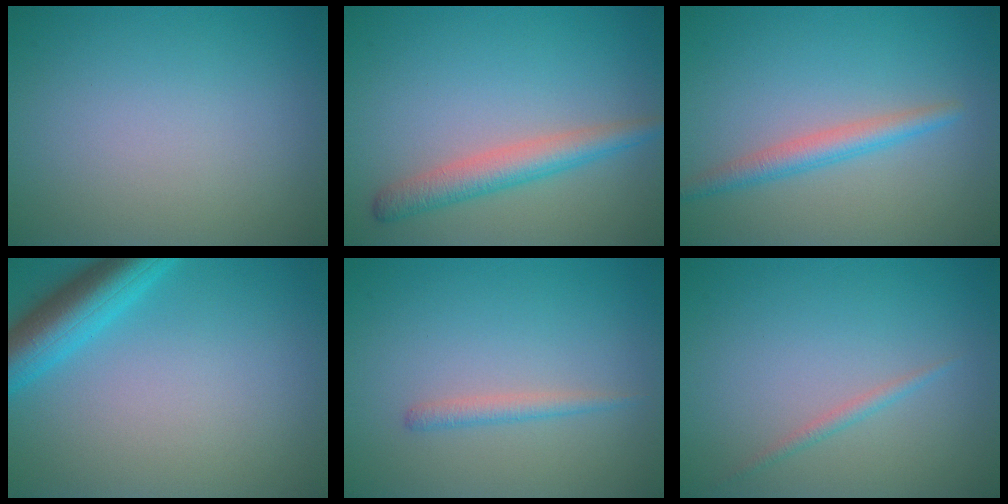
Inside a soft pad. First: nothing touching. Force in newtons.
{"total": 3.5, "press": 3.4, "slide": 0.3}
{"total": 2.5, "press": 2.5, "slide": 0.0}
{"total": 5.4, "press": 5.4, "slide": 0.4}
{"total": 1.3, "press": 1.3, "slide": 0.0}
{"total": 0.9, "press": 0.9, "slide": 0.0}